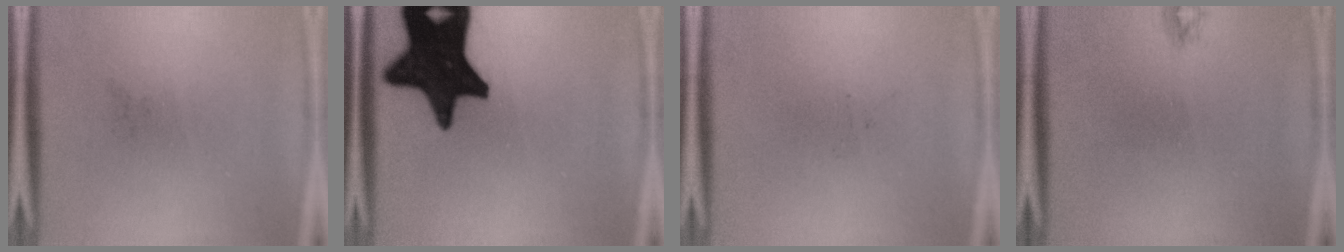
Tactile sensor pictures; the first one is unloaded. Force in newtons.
{"total": 20.1}
{"total": 0.0}
{"total": 0.6}